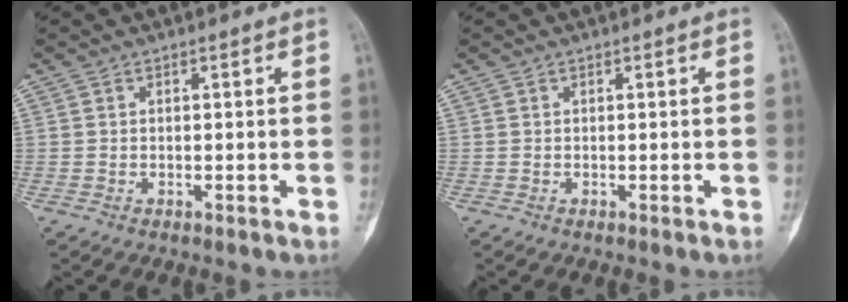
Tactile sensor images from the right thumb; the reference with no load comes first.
{"total": 0.0}